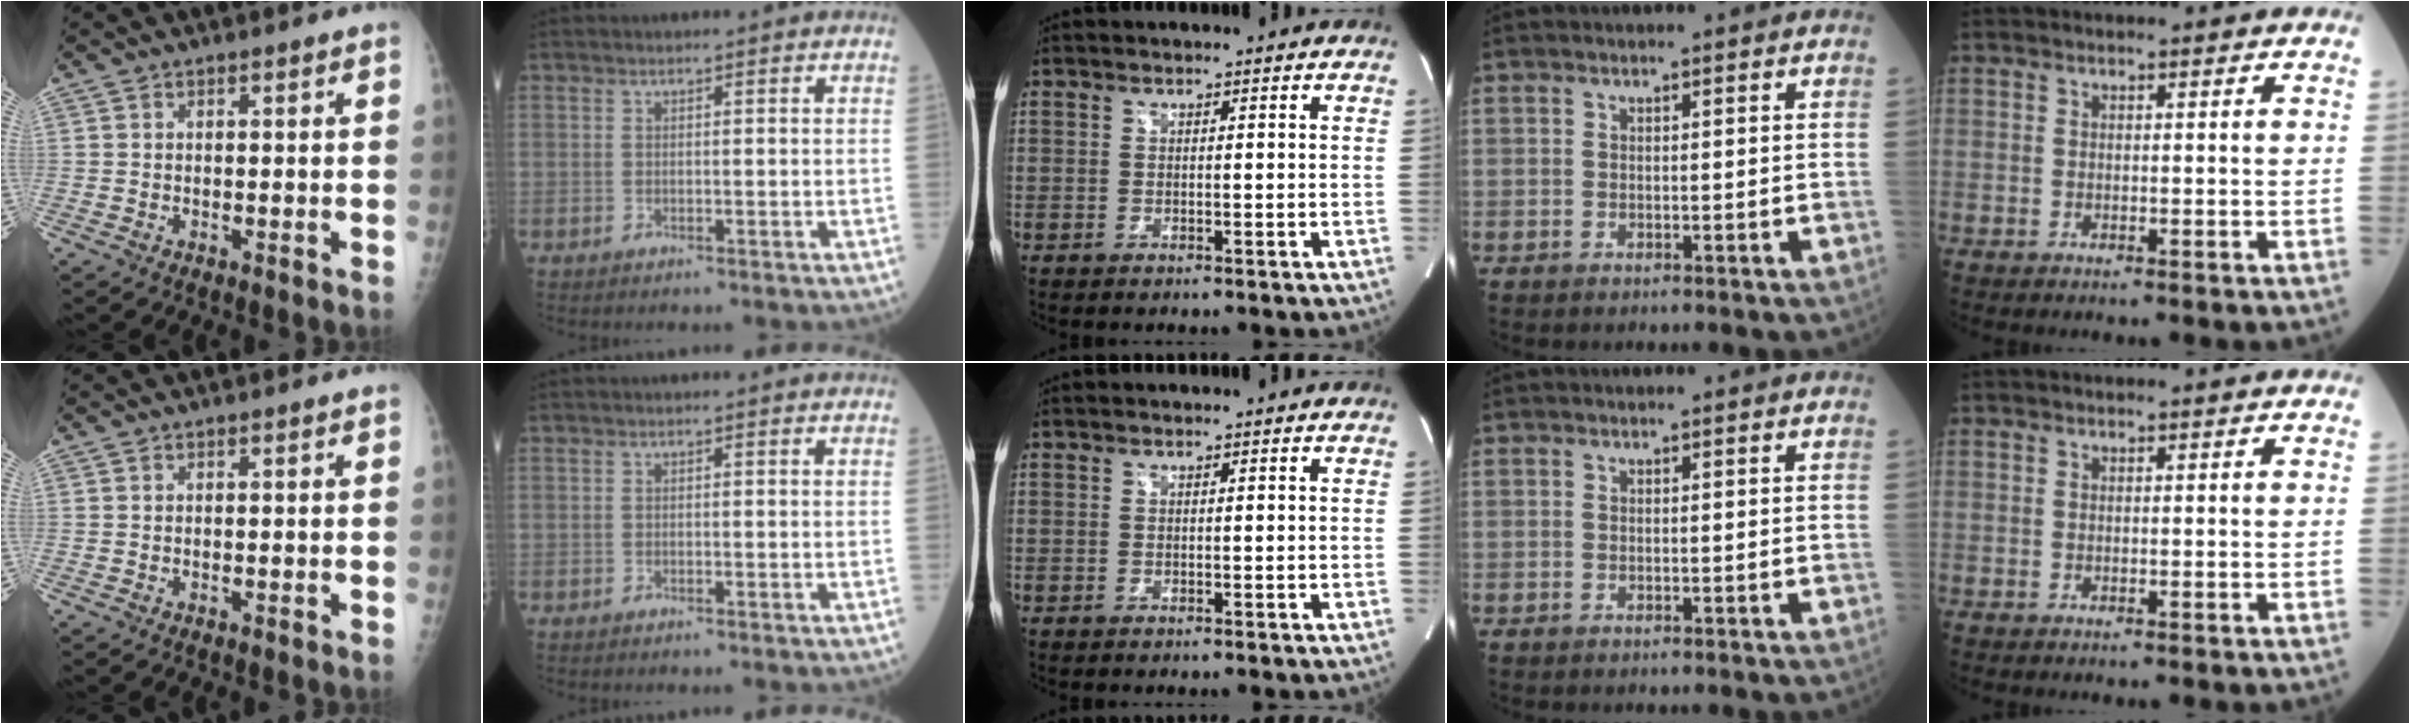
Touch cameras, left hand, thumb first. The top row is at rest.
{}